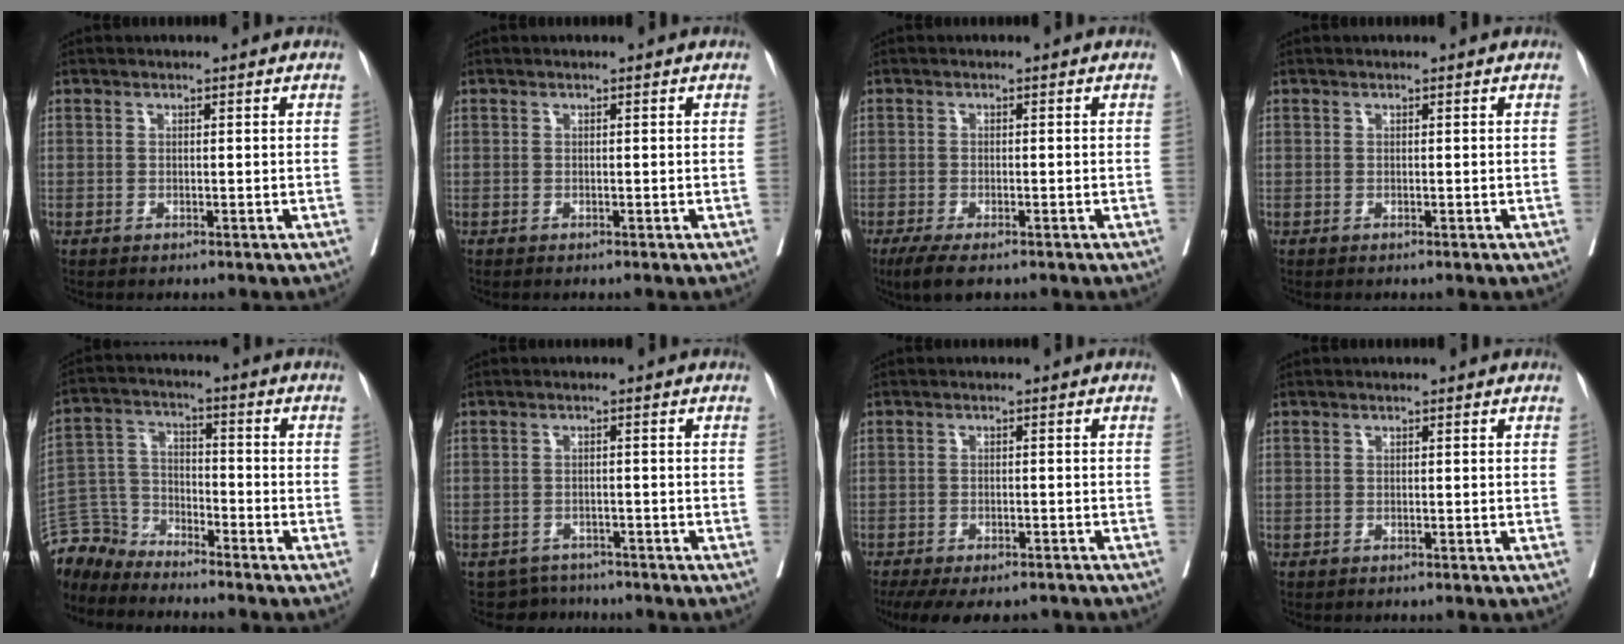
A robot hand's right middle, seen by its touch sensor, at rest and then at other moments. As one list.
[{"total": 0.0}, {"total": 4.5, "force": [-3.2, 1.0, 3.1], "torque": [-0.052, -0.012, -0.052]}, {"total": 0.0}, {"total": 7.1, "force": [-7.0, 1.0, -0.8], "torque": [0.010, 0.014, -0.145]}, {"total": 3.4, "force": [-3.1, 0.9, -1.2], "torque": [0.018, 0.006, -0.049]}, {"total": 12.2, "force": [-9.8, 4.5, 5.6], "torque": [-0.112, -0.008, -0.130]}, {"total": 0.0}]